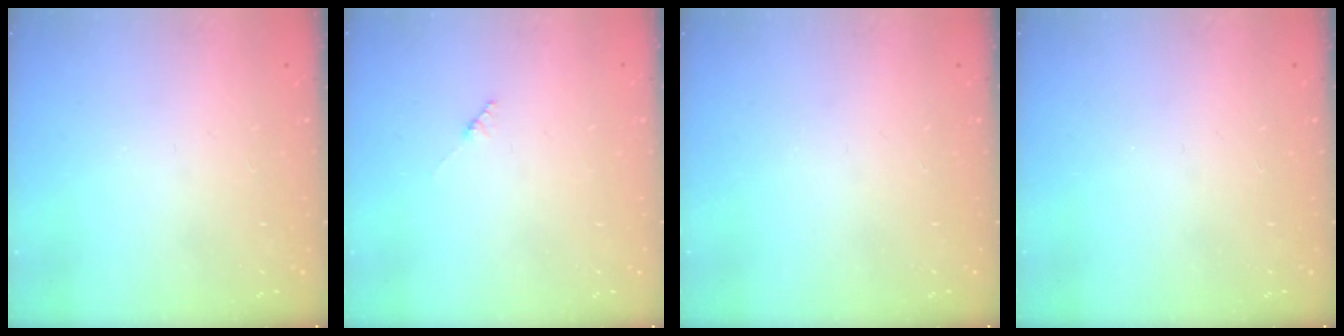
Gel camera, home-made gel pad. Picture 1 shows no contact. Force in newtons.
{"total": 1.9, "press": 1.9, "slide": 0.2}
{"total": 0.0}
{"total": 0.0}